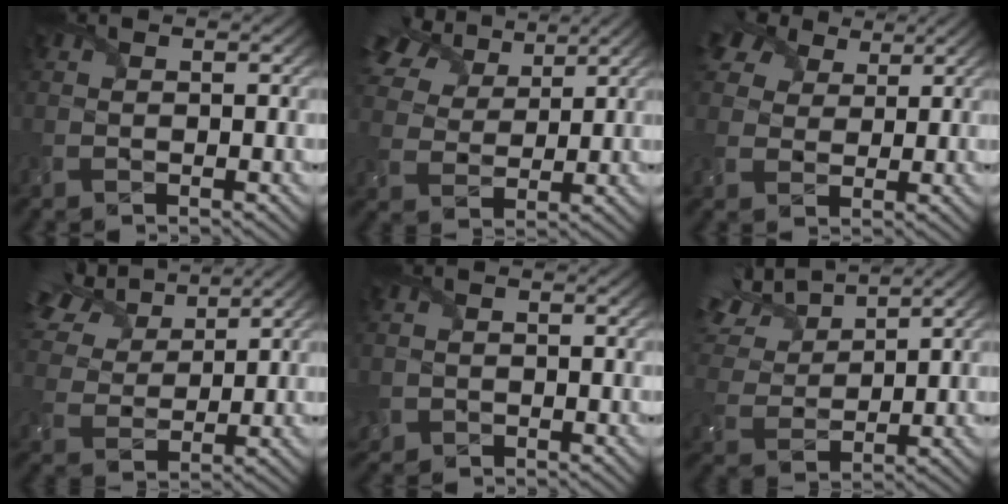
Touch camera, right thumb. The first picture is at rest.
{"total": 9.9, "force": [6.6, 5.4, 5.0], "torque": [-0.141, 0.026, 0.115]}
{"total": 7.6, "force": [5.0, 4.8, 3.1], "torque": [-0.087, 0.017, 0.083]}
{"total": 11.4, "force": [7.8, 5.5, 6.2], "torque": [-0.192, 0.033, 0.139]}
{"total": 1.8, "force": [-0.7, 1.6, 0.3], "torque": [-0.010, -0.013, -0.017]}
{"total": 10.6, "force": [8.0, 3.8, 6.0], "torque": [-0.173, 0.029, 0.142]}